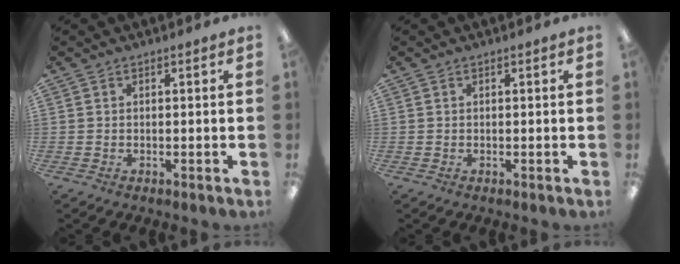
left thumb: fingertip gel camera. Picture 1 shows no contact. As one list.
[{"total": 0.0}]